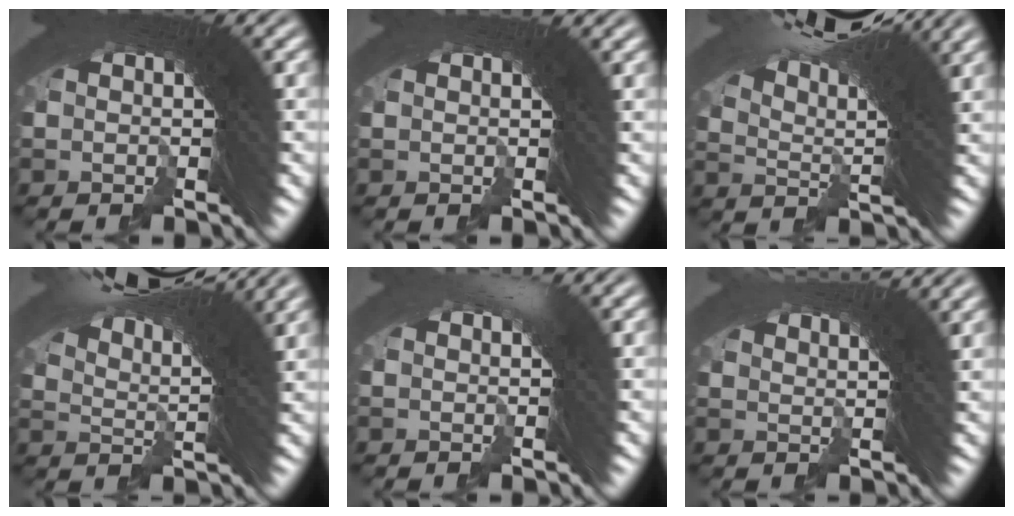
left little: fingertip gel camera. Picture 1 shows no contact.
{"total": 1.4, "force": [1.1, -0.7, 0.5], "torque": [-0.005, 0.006, 0.018]}
{"total": 10.0, "force": [6.2, 2.5, 7.5], "torque": [-0.116, 0.025, 0.088]}
{"total": 11.3, "force": [7.7, 2.9, 7.8], "torque": [-0.121, 0.031, 0.109]}
{"total": 1.7, "force": [1.3, -0.7, 0.8], "torque": [0.003, 0.017, 0.015]}
{"total": 6.2, "force": [5.4, -0.4, 3.1], "torque": [-0.038, 0.022, 0.084]}